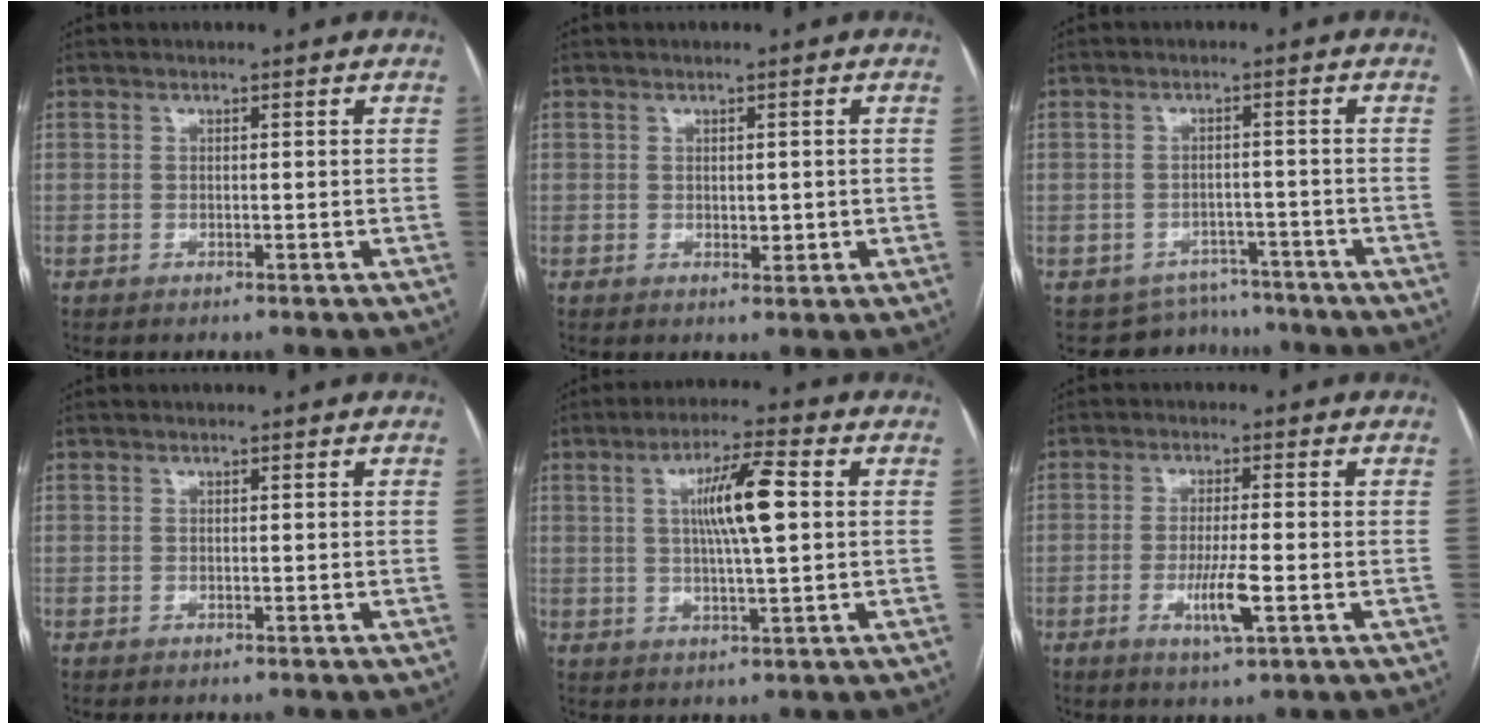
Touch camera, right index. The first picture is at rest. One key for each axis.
{"total": 1.9, "fx": 0.0, "fy": 1.1, "fz": 1.5, "tx": -0.017, "ty": -0.002, "tz": 0.003}
{"total": 6.0, "fx": -5.2, "fy": 2.8, "fz": -1.0, "tx": 0.022, "ty": 0.021, "tz": -0.068}
{"total": 0.0}
{"total": 8.8, "fx": 1.6, "fy": 0.7, "fz": 8.6, "tx": -0.155, "ty": 0.007, "tz": 0.027}
{"total": 5.8, "fx": -1.8, "fy": 0.3, "fz": 5.5, "tx": -0.107, "ty": -0.012, "tz": -0.030}